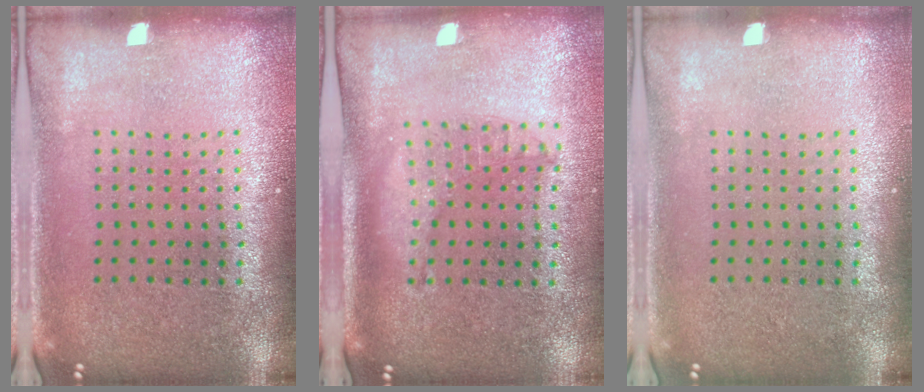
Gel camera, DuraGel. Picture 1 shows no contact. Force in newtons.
{"total": 1.3, "press": 1.3, "slide": 0.2}
{"total": 0.0}